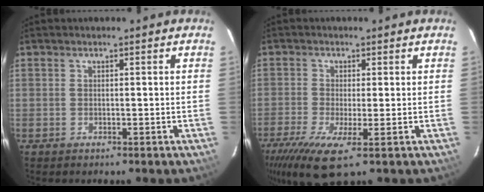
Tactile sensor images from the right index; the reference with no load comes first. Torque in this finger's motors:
{"motor_torque": [1.20, -0.95, 0.36, 0.08]}